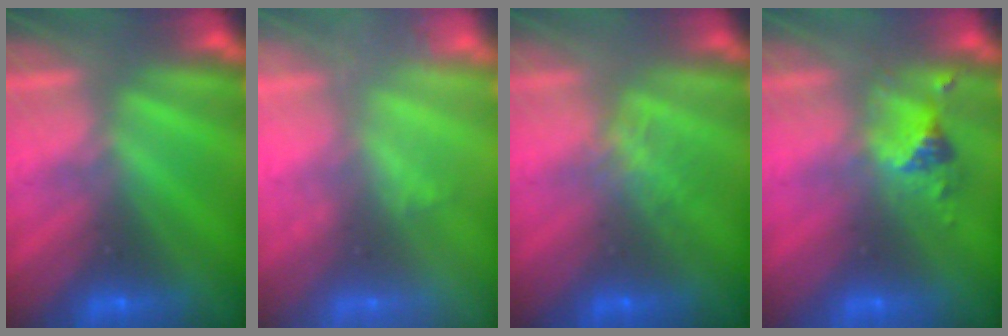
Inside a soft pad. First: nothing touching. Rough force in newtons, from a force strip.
{"total": 1.6}
{"total": 1.3}
{"total": 2.5}